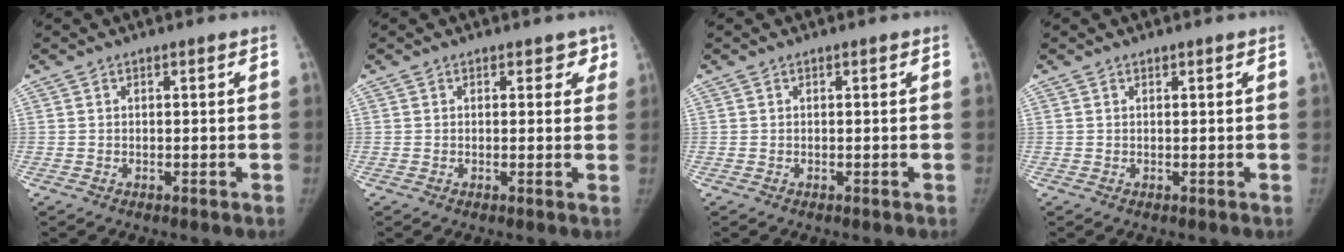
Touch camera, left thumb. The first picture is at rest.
{"total": 2.5, "force": [1.6, 1.7, 1.0], "torque": [0.024, -0.005, 0.011]}
{"total": 0.0}
{"total": 0.0}